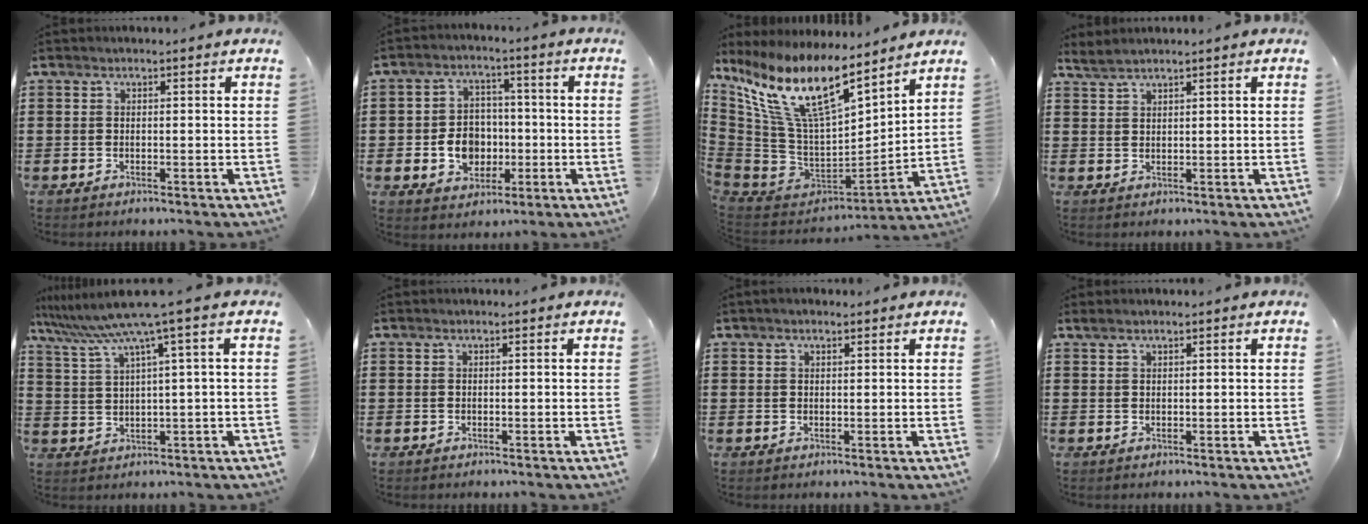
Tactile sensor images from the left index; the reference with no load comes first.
{"total": 6.8, "force": [-1.4, 5.6, 3.5], "torque": [-0.075, 0.010, -0.026]}
{"total": 15.5, "force": [9.4, 4.4, 11.4], "torque": [-0.264, -0.061, 0.163]}
{"total": 1.7, "force": [1.6, -0.1, 0.7], "torque": [-0.017, 0.000, 0.031]}
{"total": 6.8, "force": [3.6, -0.8, 5.8], "torque": [-0.132, -0.031, 0.055]}
{"total": 0.0}
{"total": 0.9, "force": [0.7, 0.3, 0.6], "torque": [-0.011, 0.003, 0.011]}
{"total": 0.8, "force": [0.6, 0.0, 0.6], "torque": [-0.012, 0.001, 0.011]}